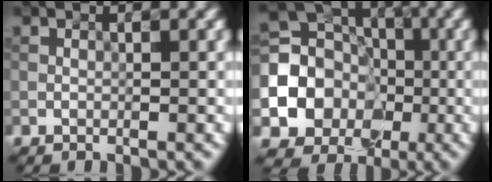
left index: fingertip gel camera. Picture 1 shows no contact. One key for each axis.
{"total": 11.6, "fx": -2.1, "fy": 10.2, "fz": 5.1, "tx": -0.093, "ty": -0.010, "tz": -0.059}